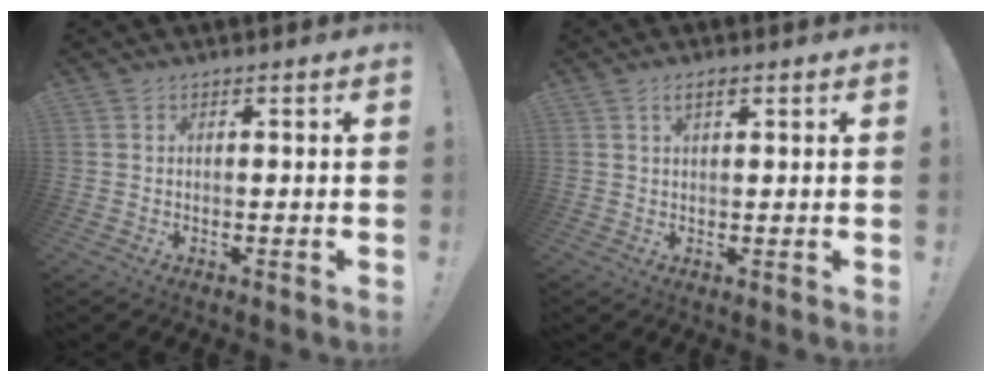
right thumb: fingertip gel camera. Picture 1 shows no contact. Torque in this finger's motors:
{"motor_torque": [-0.50, 0.44, 0.44, 0.18, -0.02]}